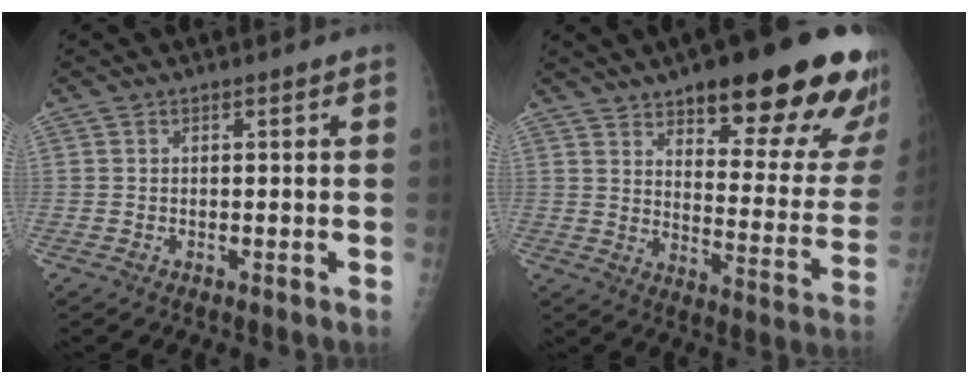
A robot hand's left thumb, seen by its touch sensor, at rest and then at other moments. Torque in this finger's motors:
{"motor_torque": [0.69, 0.90, 1.47, -1.30, 0.11]}